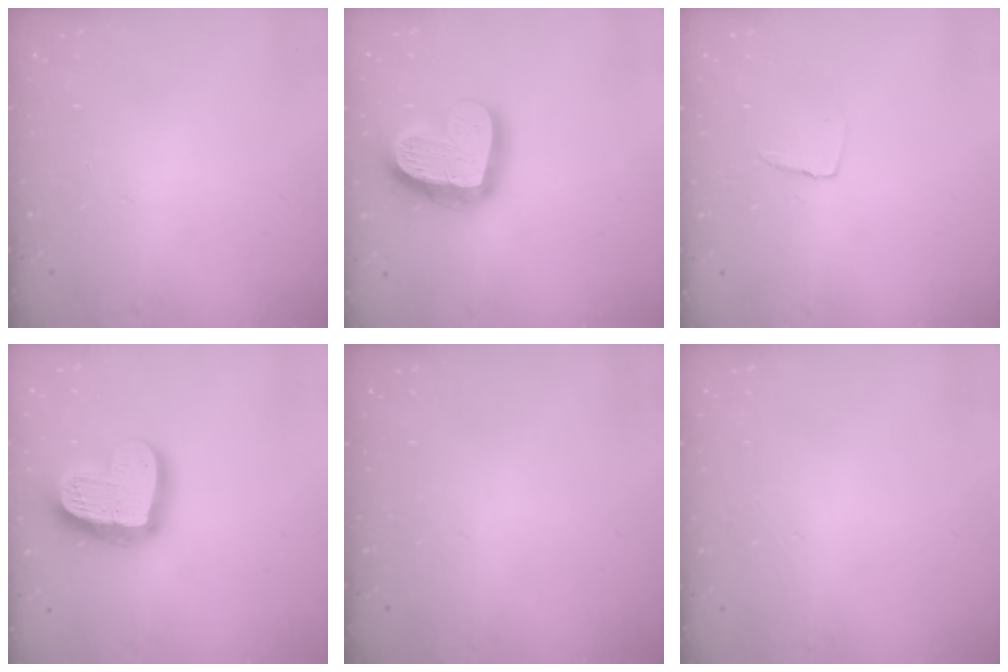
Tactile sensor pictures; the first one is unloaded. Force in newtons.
{"total": 20.8, "press": 20.7, "slide": 1.9}
{"total": 3.5, "press": 3.5, "slide": 0.3}
{"total": 21.7, "press": 21.6, "slide": 2.0}
{"total": 0.0}
{"total": 0.0}